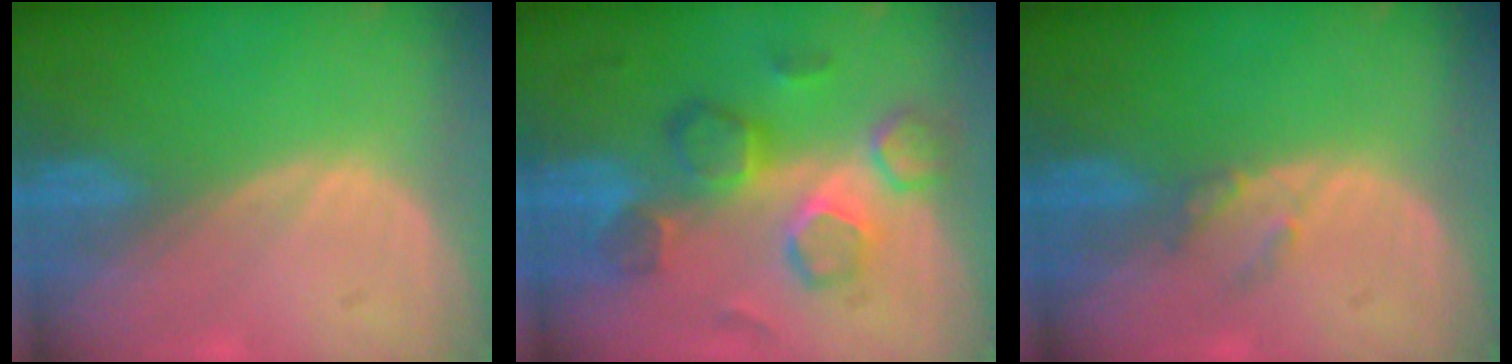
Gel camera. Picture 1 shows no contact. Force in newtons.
{"total": 8.7, "press": 8.4, "slide": 2.2}
{"total": 1.9, "press": 1.9, "slide": 0.1}